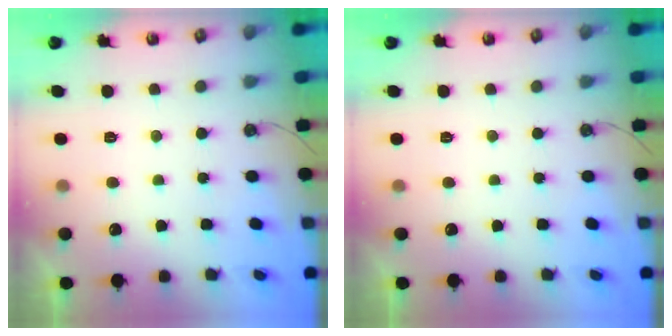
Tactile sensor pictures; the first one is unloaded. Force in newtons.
{"total": 0.0}